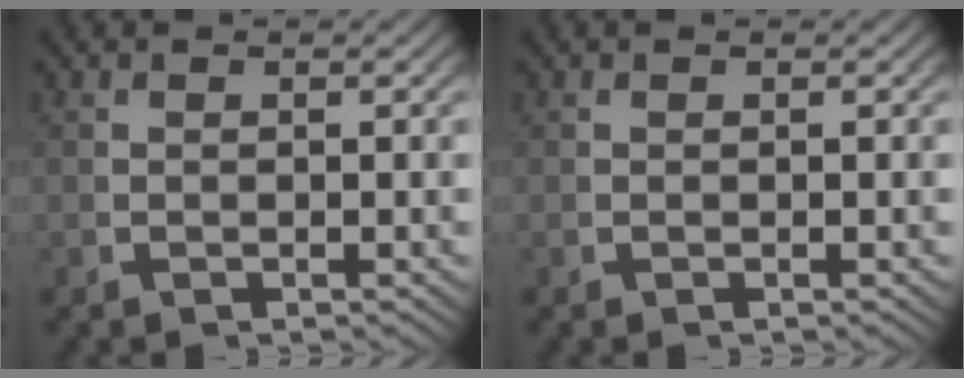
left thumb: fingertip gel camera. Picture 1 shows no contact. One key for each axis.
{"total": 0.0}